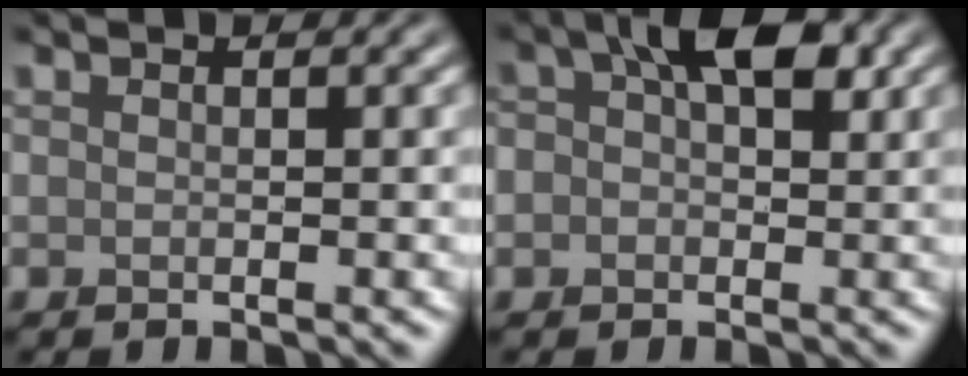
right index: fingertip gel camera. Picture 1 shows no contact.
{"total": 6.3, "force": [1.9, 3.9, 4.6], "torque": [-0.063, 0.017, 0.013]}